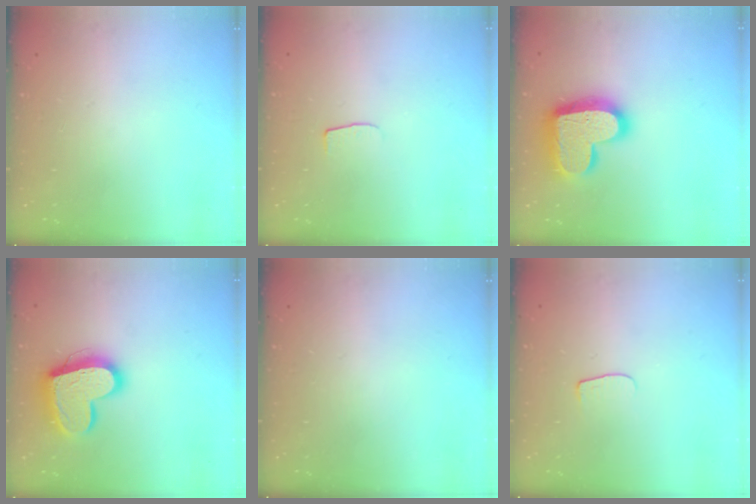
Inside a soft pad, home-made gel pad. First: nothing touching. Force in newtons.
{"total": 4.0, "press": 4.0, "slide": 0.2}
{"total": 19.5, "press": 19.5, "slide": 1.4}
{"total": 16.6, "press": 16.5, "slide": 1.4}
{"total": 0.0}
{"total": 4.5, "press": 4.4, "slide": 0.6}